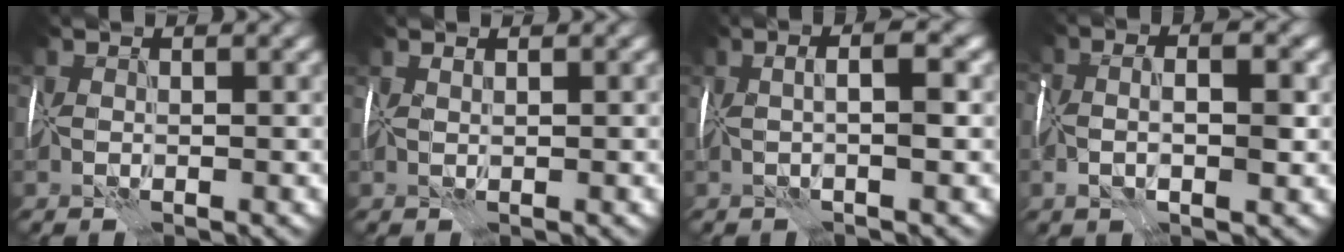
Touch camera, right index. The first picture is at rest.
{"total": 0.5, "force": [0.4, -0.2, 0.2], "torque": [-0.005, -0.002, 0.010]}
{"total": 2.9, "force": [0.2, 0.3, 2.9], "torque": [-0.037, 0.003, -0.003]}
{"total": 3.9, "force": [-0.5, 1.3, 3.6], "torque": [-0.061, -0.001, -0.010]}